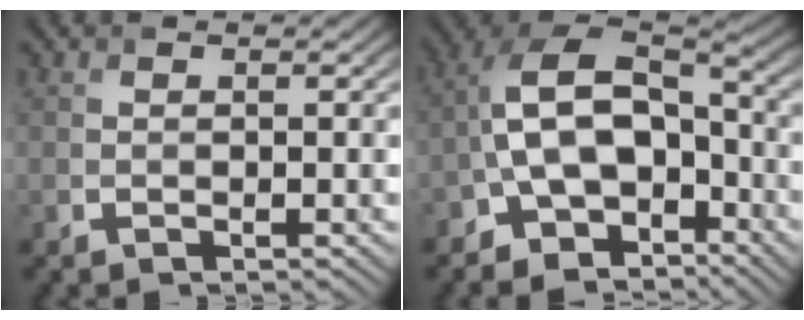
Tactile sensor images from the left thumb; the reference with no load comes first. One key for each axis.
{"total": 13.4, "fx": -5.4, "fy": 8.5, "fz": 8.9, "tx": -0.170, "ty": -0.008, "tz": -0.104}